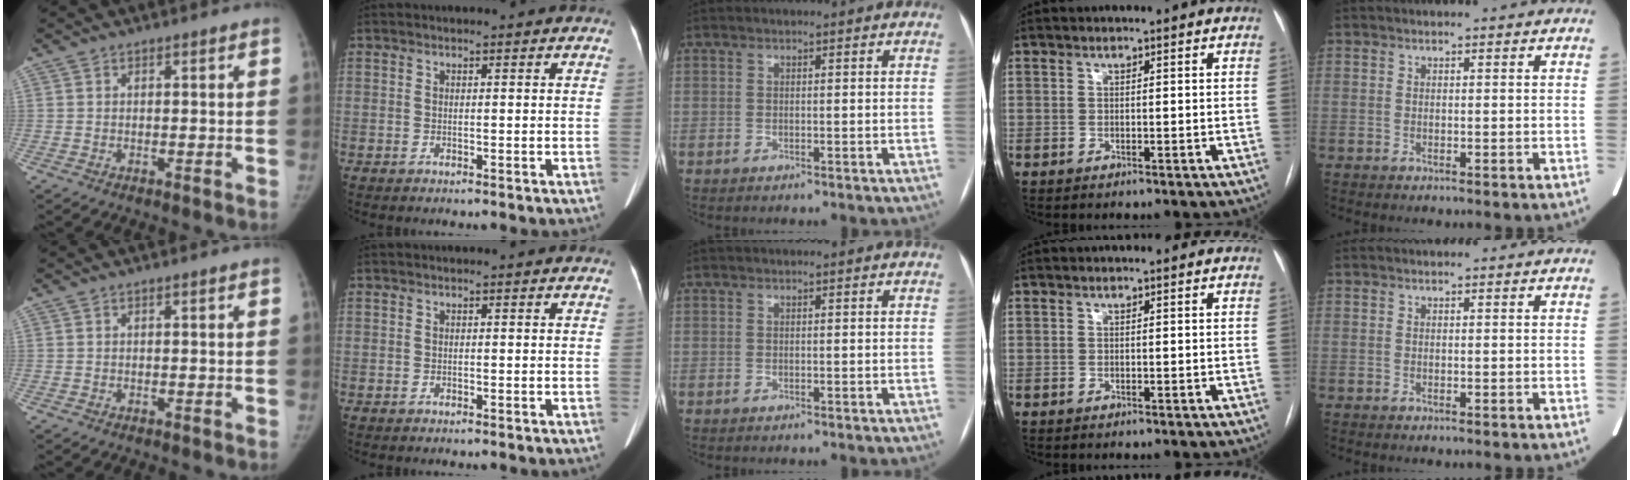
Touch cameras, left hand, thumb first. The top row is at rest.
{}